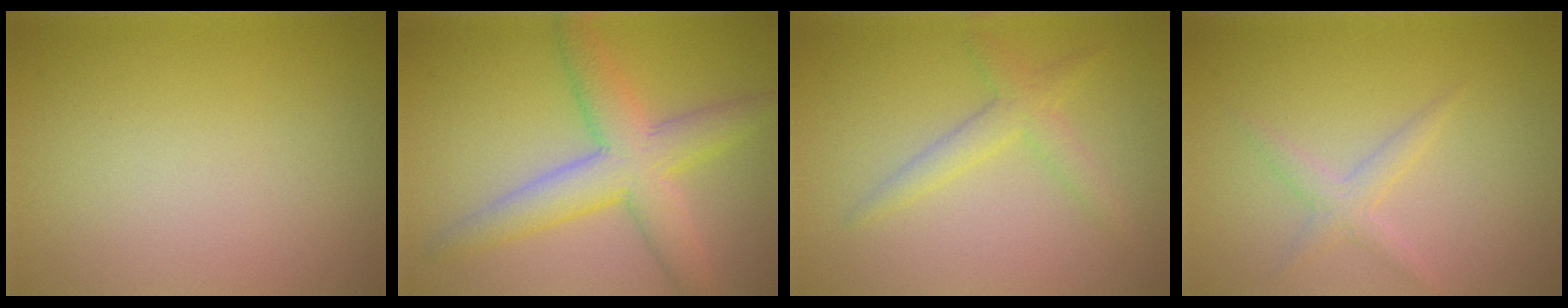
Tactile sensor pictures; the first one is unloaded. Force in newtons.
{"total": 6.4, "press": 6.4, "slide": 0.2}
{"total": 2.4, "press": 2.4, "slide": 0.2}
{"total": 1.7, "press": 1.7, "slide": 0.1}